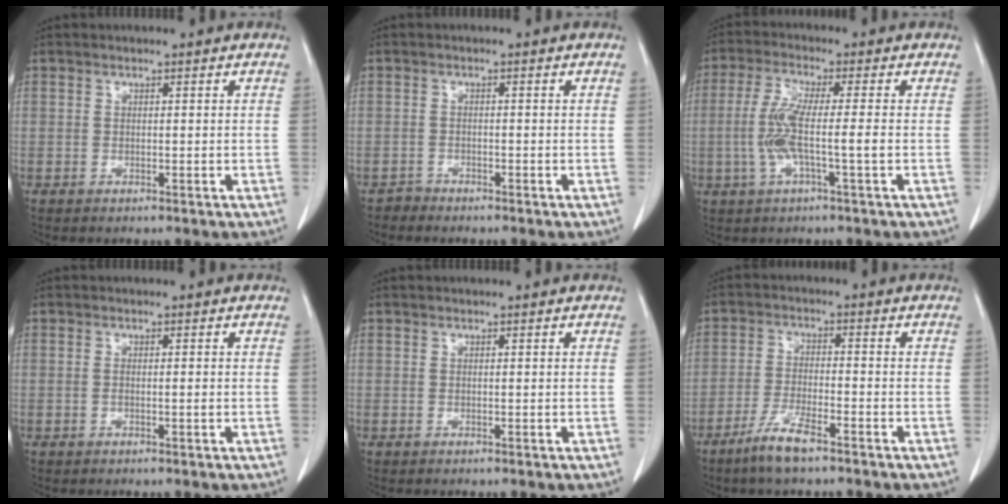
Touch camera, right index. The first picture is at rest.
{"total": 1.2, "force": [-1.1, 0.3, -0.4], "torque": [0.006, -0.001, -0.023]}
{"total": 6.7, "force": [-1.2, 0.1, 6.6], "torque": [-0.140, 0.004, -0.024]}
{"total": 0.9, "force": [-0.1, 0.1, 0.9], "torque": [-0.014, 0.003, 0.001]}
{"total": 0.0}
{"total": 6.0, "force": [-4.4, 0.7, 4.1], "torque": [-0.089, -0.009, -0.082]}